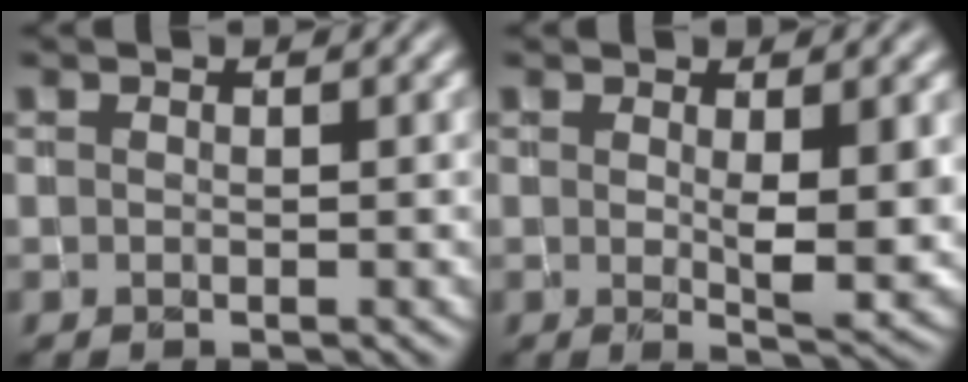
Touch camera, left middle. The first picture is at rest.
{"total": 4.7, "force": [0.6, 1.1, 4.6], "torque": [-0.072, -0.010, 0.015]}